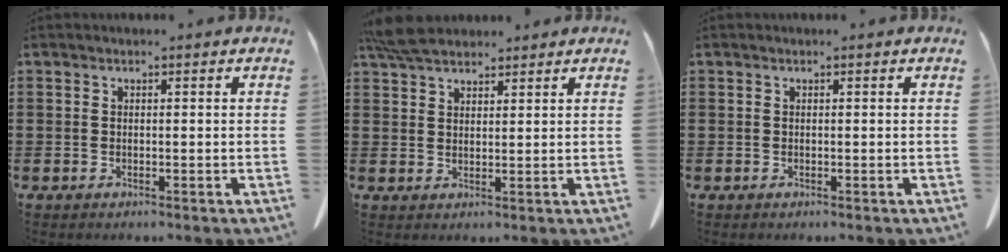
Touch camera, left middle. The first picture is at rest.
{"total": 5.4, "force": [4.7, 1.5, 2.2], "torque": [-0.056, -0.003, 0.091]}
{"total": 0.0}